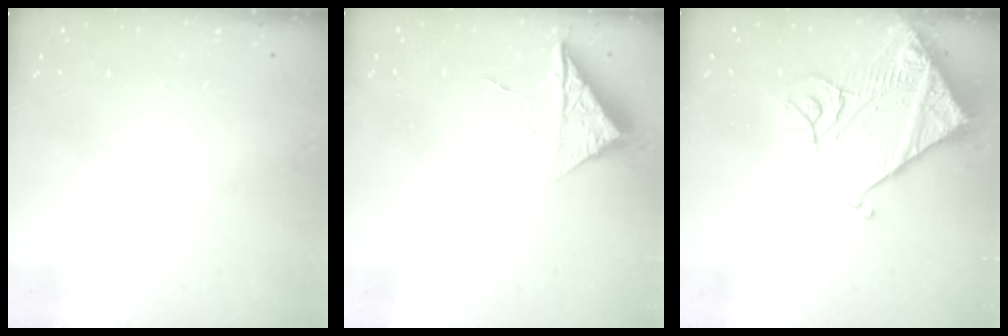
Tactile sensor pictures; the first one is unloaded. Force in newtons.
{"total": 6.5, "press": 6.5, "slide": 0.3}
{"total": 15.3, "press": 15.2, "slide": 1.8}